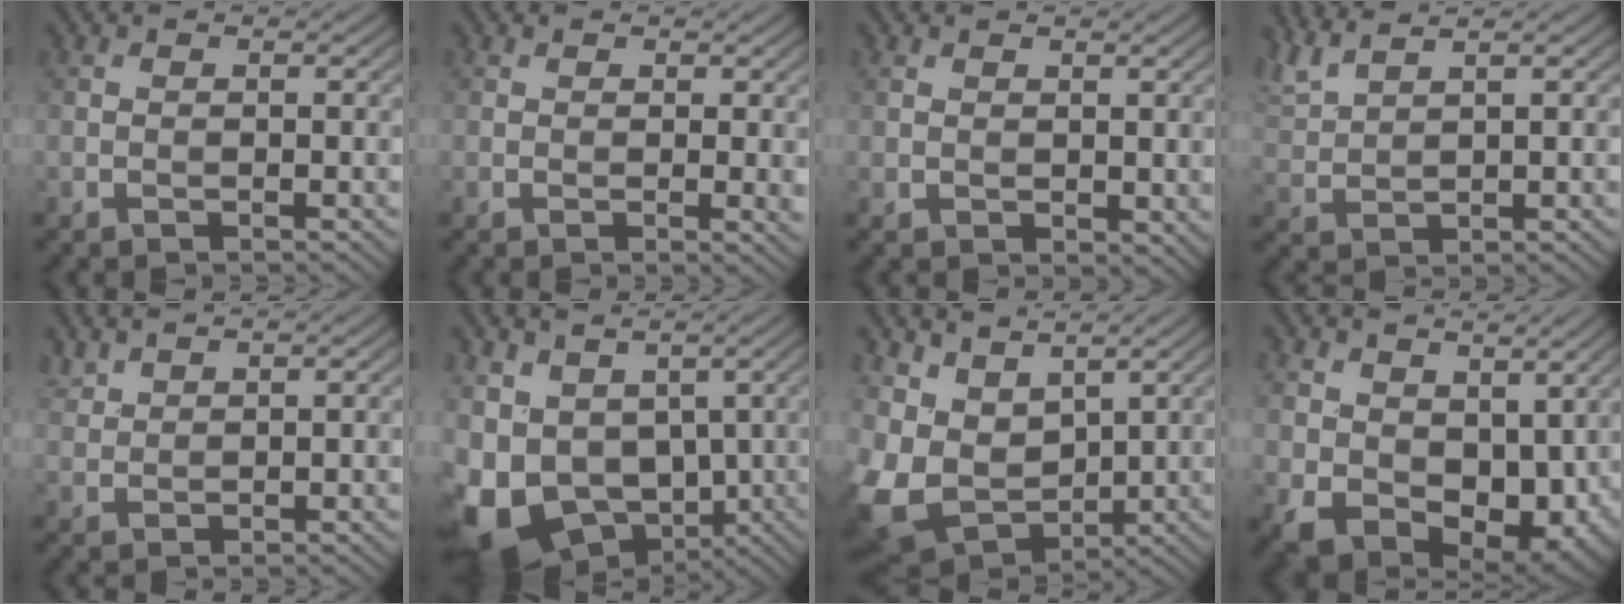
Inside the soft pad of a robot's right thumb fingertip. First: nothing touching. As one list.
[{"total": 1.4, "force": [0.5, 0.5, 1.2], "torque": [-0.018, -0.005, 0.008]}, {"total": 1.7, "force": [1.0, 1.0, 0.9], "torque": [-0.017, -0.006, 0.025]}, {"total": 4.8, "force": [3.9, 0.9, 2.6], "torque": [-0.072, 0.019, 0.087]}, {"total": 1.9, "force": [1.7, 0.4, 0.6], "torque": [-0.019, 0.006, 0.044]}, {"total": 12.0, "force": [-1.0, 9.2, 7.7], "torque": [-0.187, -0.025, 0.002]}, {"total": 8.3, "force": [3.7, 5.7, 4.8], "torque": [-0.148, -0.004, 0.077]}, {"total": 12.9, "force": [1.8, 9.2, 8.9], "torque": [-0.166, -0.044, 0.071]}]